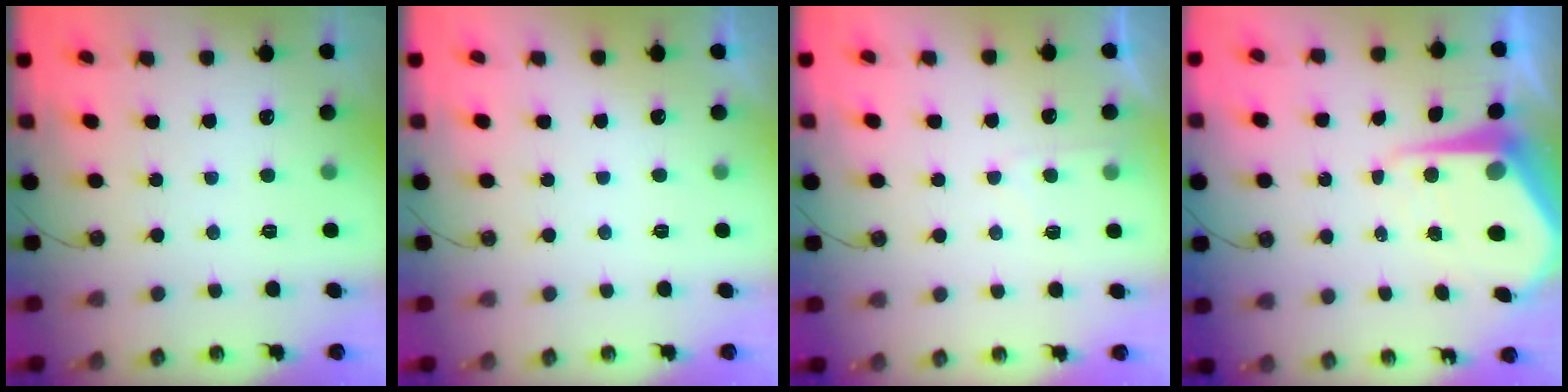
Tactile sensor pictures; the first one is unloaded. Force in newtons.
{"total": 0.0}
{"total": 3.8, "press": 3.8, "slide": 0.4}
{"total": 10.2, "press": 10.2, "slide": 1.0}